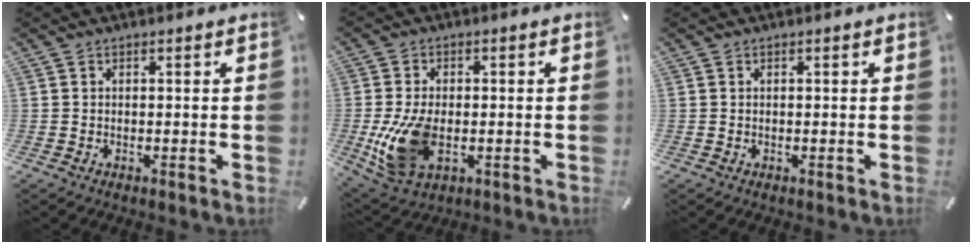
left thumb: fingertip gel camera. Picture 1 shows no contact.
{"total": 12.2, "force": [-1.9, 7.8, 9.2], "torque": [-0.195, -0.007, -0.029]}
{"total": 0.0}